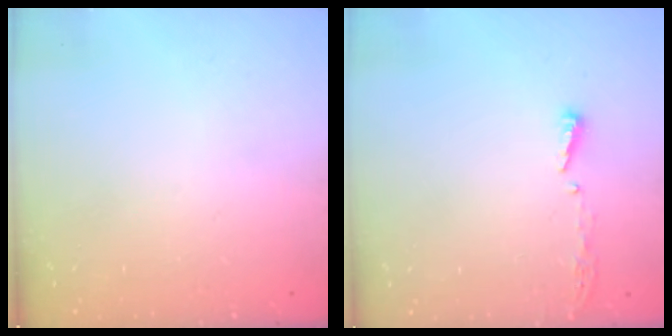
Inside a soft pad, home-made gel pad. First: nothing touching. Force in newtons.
{"total": 3.8, "press": 3.8, "slide": 0.4}